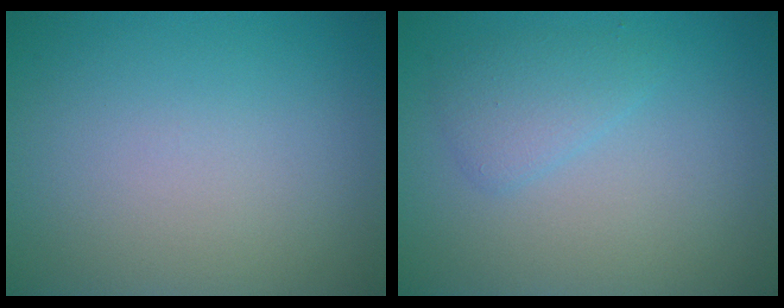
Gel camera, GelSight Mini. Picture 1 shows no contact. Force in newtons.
{"total": 1.9, "press": 1.9, "slide": 0.1}